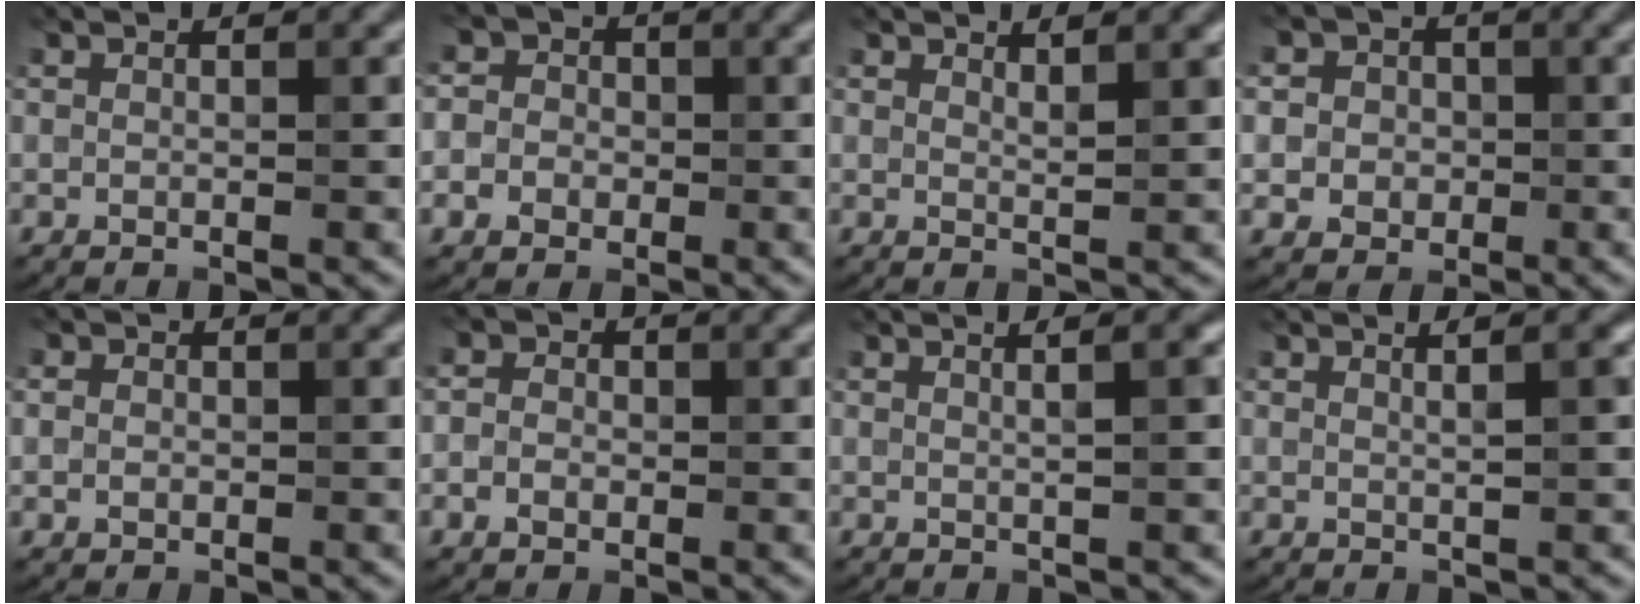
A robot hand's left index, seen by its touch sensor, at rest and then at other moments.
{"total": 5.0, "force": [-0.1, 4.7, 1.8], "torque": [-0.006, 0.024, -0.036]}
{"total": 1.3, "force": [1.1, 0.2, 0.7], "torque": [-0.010, -0.001, 0.017]}
{"total": 4.7, "force": [0.7, 4.3, 1.8], "torque": [-0.013, 0.022, -0.012]}
{"total": 1.5, "force": [0.0, 1.3, 0.7], "torque": [-0.010, -0.002, -0.001]}
{"total": 2.1, "force": [-0.3, 1.8, 1.0], "torque": [-0.005, 0.001, -0.015]}
{"total": 3.2, "force": [1.3, 1.3, 2.6], "torque": [-0.009, 0.008, -0.011]}
{"total": 2.3, "force": [1.0, 0.8, 2.0], "torque": [-0.014, 0.006, -0.003]}